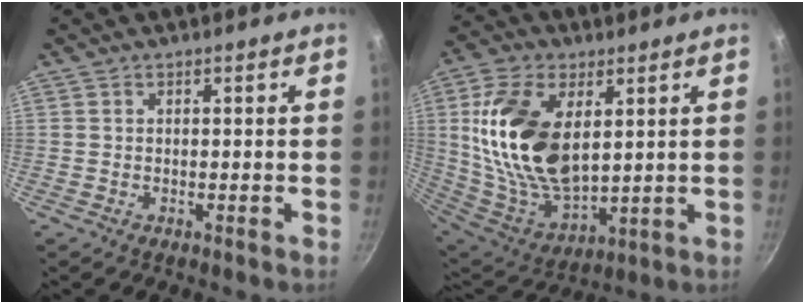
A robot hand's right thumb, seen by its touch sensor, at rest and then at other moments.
{"total": 21.2, "force": [4.7, 12.1, 16.7], "torque": [-0.309, -0.025, 0.102]}